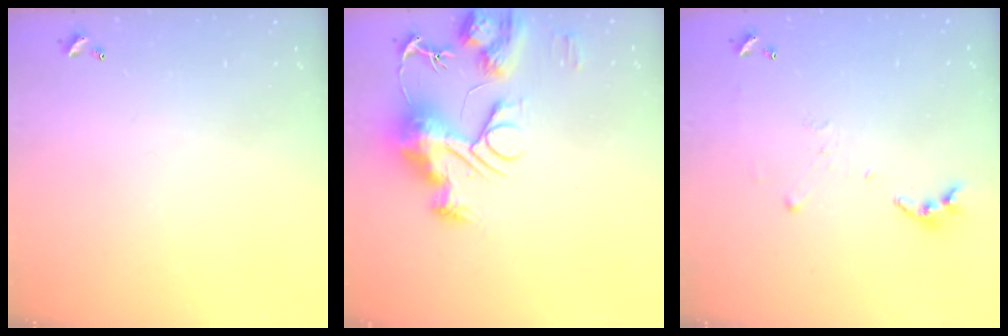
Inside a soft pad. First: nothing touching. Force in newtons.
{"total": 14.8, "press": 14.7, "slide": 1.3}
{"total": 5.8, "press": 5.8, "slide": 0.6}